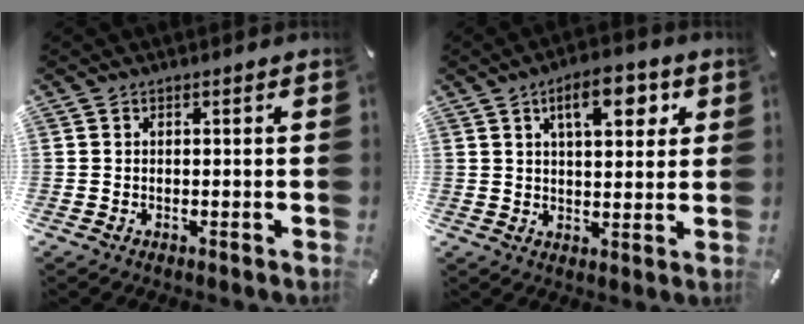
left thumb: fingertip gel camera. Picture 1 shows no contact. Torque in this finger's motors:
{"motor_torque": [1.42, 1.52, 1.02, -1.23, 0.31]}